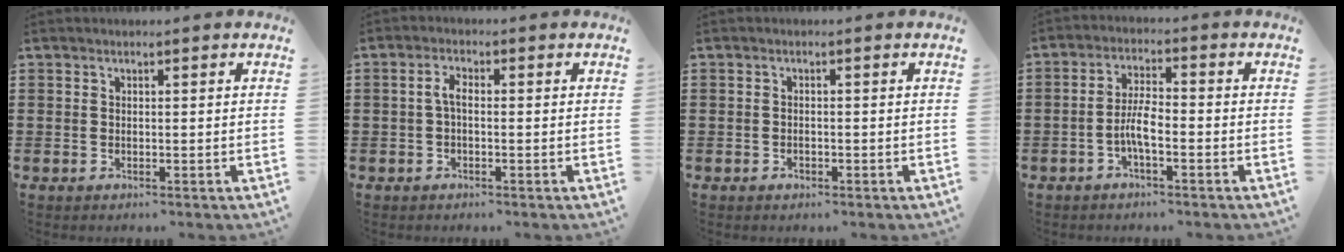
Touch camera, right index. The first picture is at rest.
{"total": 2.5, "force": [-0.4, 1.0, 2.3], "torque": [-0.059, -0.002, -0.013]}
{"total": 0.7, "force": [-0.4, 0.4, 0.2], "torque": [-0.006, 0.001, -0.009]}
{"total": 4.5, "force": [-1.6, 1.1, 4.1], "torque": [-0.091, -0.001, -0.036]}